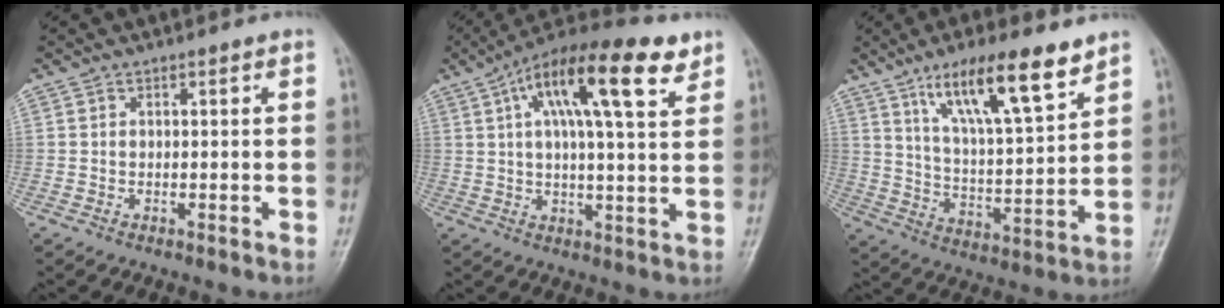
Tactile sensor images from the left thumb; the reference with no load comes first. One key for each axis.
{"total": 17.7, "fx": 8.2, "fy": 5.3, "fz": 14.7, "tx": -0.225, "ty": 0.003, "tz": 0.125}
{"total": 15.6, "fx": 9.9, "fy": 3.7, "fz": 11.5, "tx": -0.178, "ty": -0.045, "tz": 0.177}